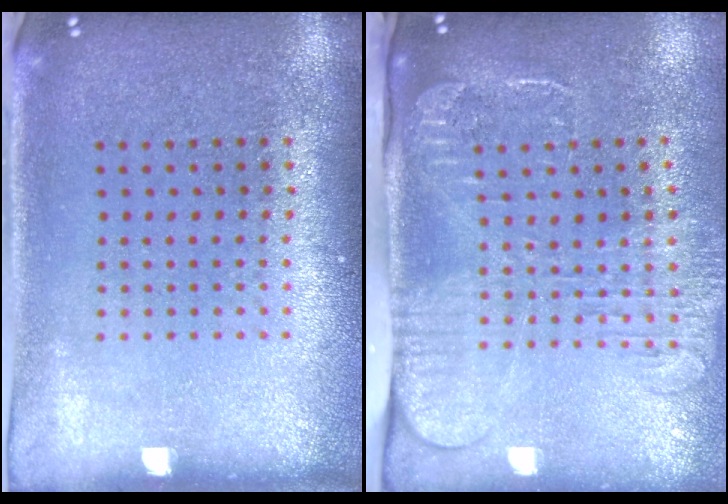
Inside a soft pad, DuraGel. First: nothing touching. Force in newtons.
{"total": 2.7, "press": 2.0, "slide": 1.7}